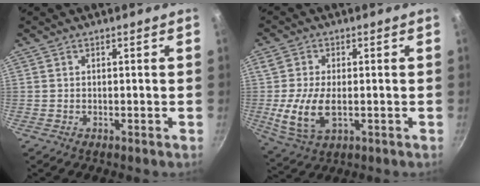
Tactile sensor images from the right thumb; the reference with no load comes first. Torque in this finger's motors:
{"motor_torque": [0.02, 0.22, 0.68, -0.69, 0.27]}